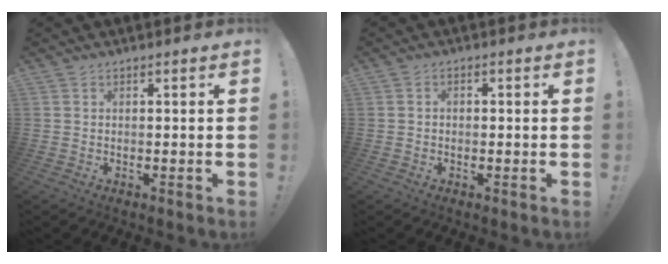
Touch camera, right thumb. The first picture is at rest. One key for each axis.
{"total": 1.3, "fx": -0.8, "fy": 0.9, "fz": 0.5, "tx": -0.010, "ty": 0.007, "tz": -0.015}